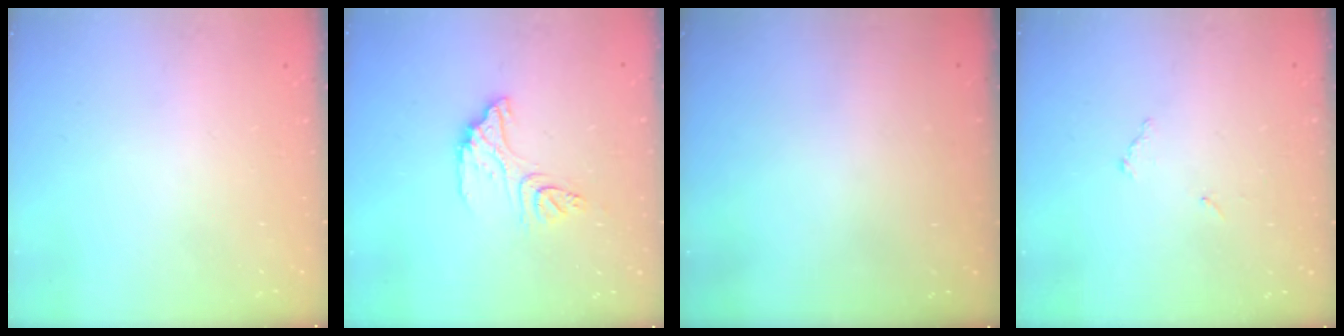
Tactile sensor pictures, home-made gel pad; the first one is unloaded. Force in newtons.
{"total": 12.5, "press": 12.4, "slide": 1.1}
{"total": 3.0, "press": 3.0, "slide": 0.1}
{"total": 6.3, "press": 6.3, "slide": 0.2}